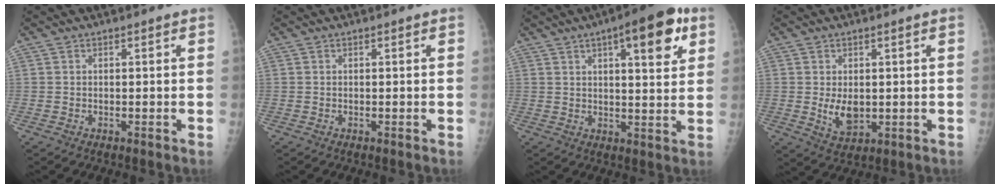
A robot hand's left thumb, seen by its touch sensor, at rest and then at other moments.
{"total": 0.0}
{"total": 12.9, "force": [5.9, 4.2, 10.7], "torque": [-0.119, -0.012, 0.075]}
{"total": 5.2, "force": [0.0, 3.0, 4.3], "torque": [-0.063, -0.011, 0.013]}